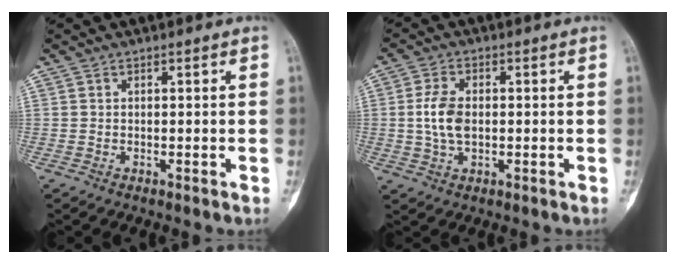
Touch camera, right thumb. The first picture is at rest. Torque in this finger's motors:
{"motor_torque": [1.17, 0.93, 0.36, -0.49, 0.20]}